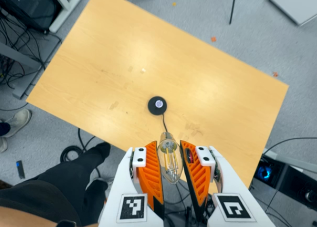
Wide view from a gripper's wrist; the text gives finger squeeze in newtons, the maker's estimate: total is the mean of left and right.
{"total": 12.1, "left": 12.5, "right": 11.8}